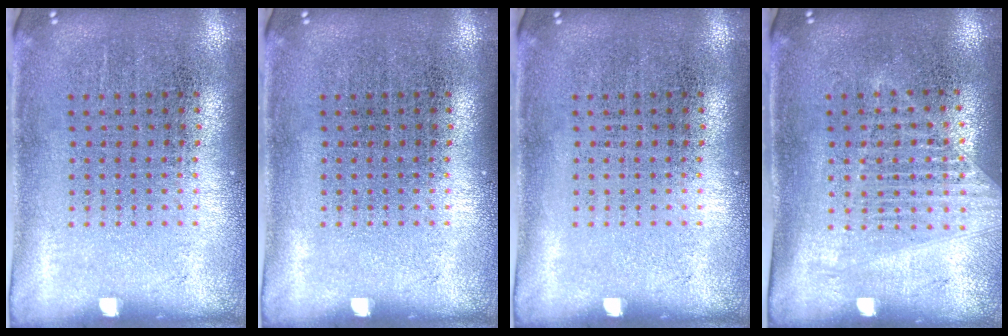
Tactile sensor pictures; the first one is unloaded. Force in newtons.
{"total": 0.0}
{"total": 0.0}
{"total": 1.3, "press": 1.2, "slide": 0.5}